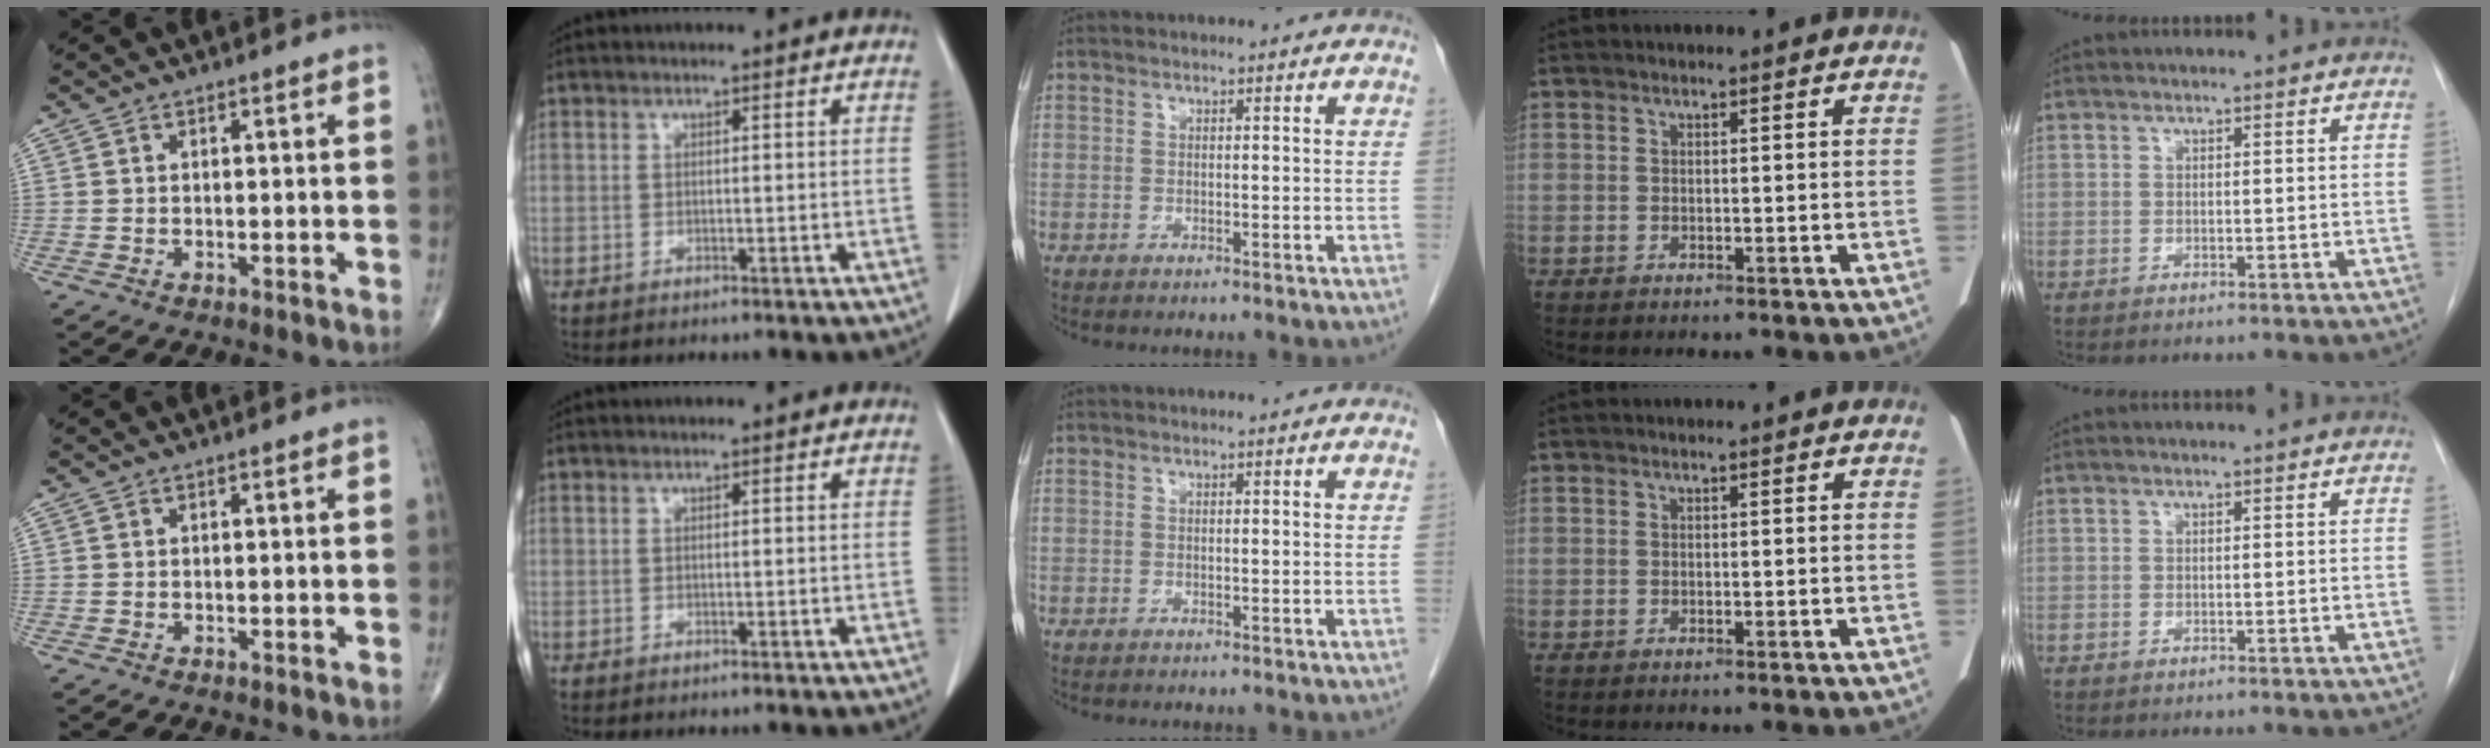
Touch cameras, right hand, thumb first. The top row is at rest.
{}